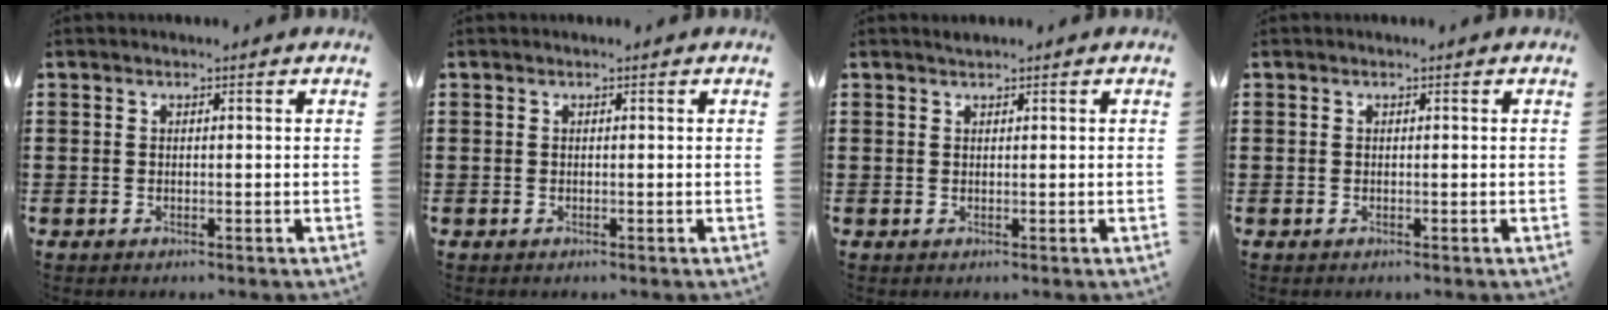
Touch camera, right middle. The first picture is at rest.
{"total": 0.0}
{"total": 0.7, "force": [0.6, 0.2, 0.0], "torque": [-0.001, 0.000, 0.012]}
{"total": 0.0}